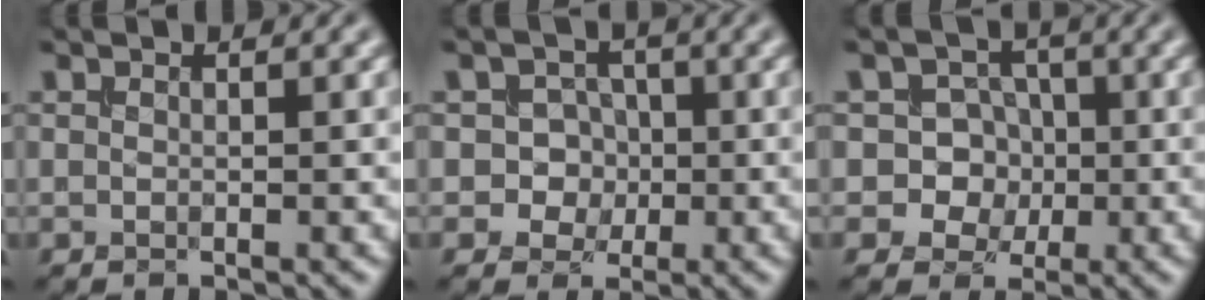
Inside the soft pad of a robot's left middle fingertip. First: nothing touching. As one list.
[{"total": 3.8, "force": [-0.5, 3.5, 1.4], "torque": [-0.002, 0.014, -0.029]}, {"total": 5.2, "force": [-0.7, 4.8, 1.9], "torque": [-0.009, 0.026, -0.038]}]